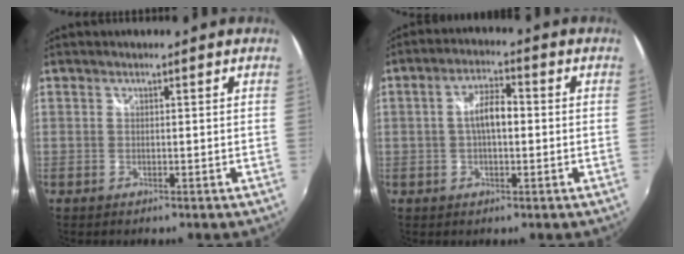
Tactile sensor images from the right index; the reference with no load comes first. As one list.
[{"total": 5.6, "force": [-0.1, 2.3, 5.1], "torque": [-0.094, 0.012, -0.002]}]